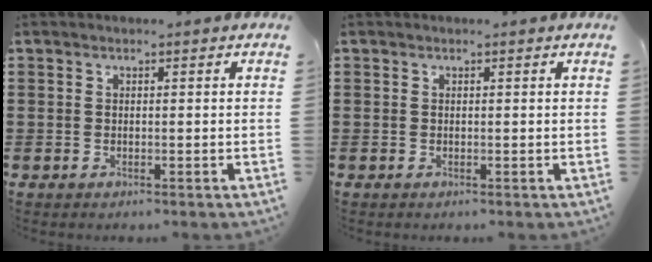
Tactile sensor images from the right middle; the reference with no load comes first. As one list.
[{"total": 0.0}]